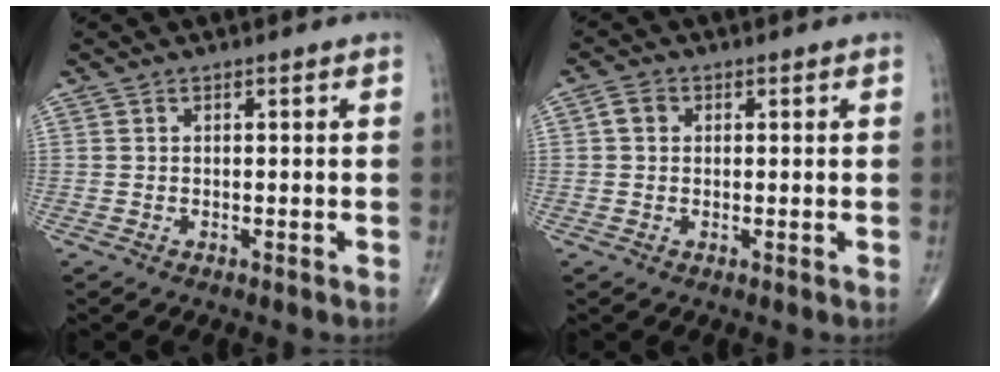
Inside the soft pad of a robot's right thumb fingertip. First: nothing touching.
{"total": 2.6, "force": [0.4, 2.2, 1.4], "torque": [-0.022, 0.007, 0.007]}